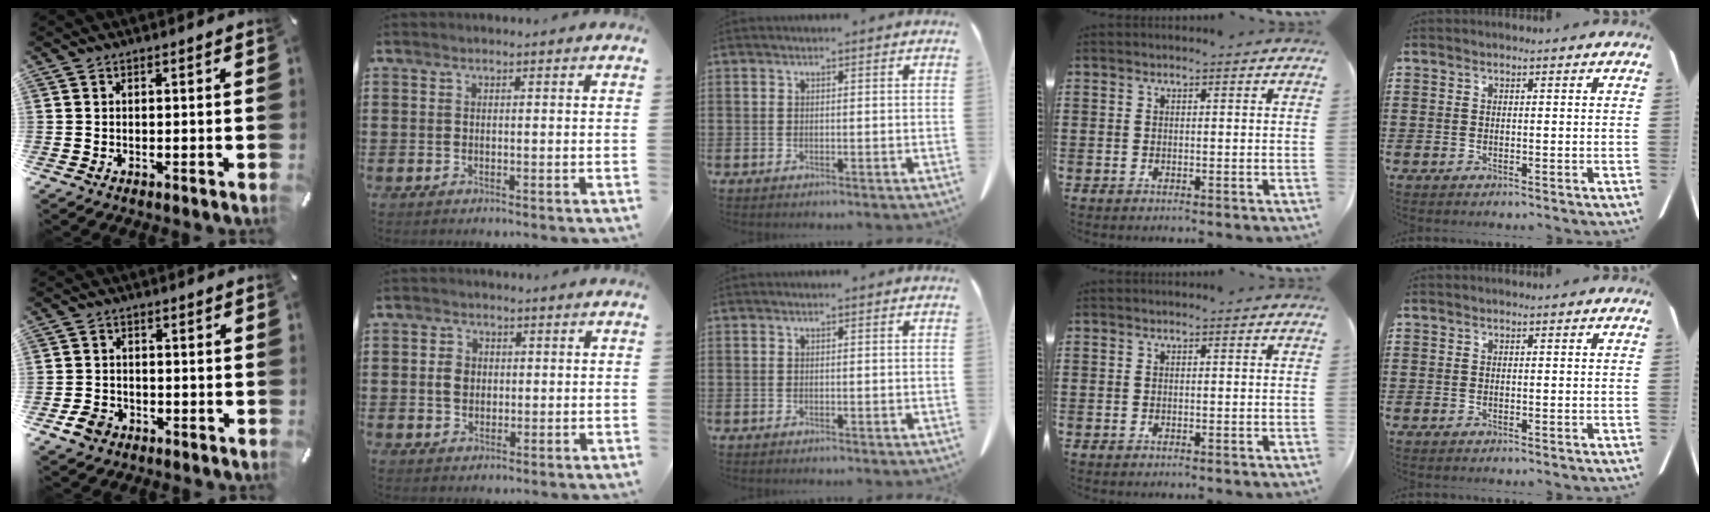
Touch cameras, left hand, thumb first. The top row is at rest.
{"thumb": {"total": 4.0, "force": [-2.0, 3.3, 1.2], "torque": [-0.023, 0.009, -0.037]}, "index": {"total": 2.9, "force": [0.2, 2.5, 1.5], "torque": [-0.036, 0.009, 0.001]}}